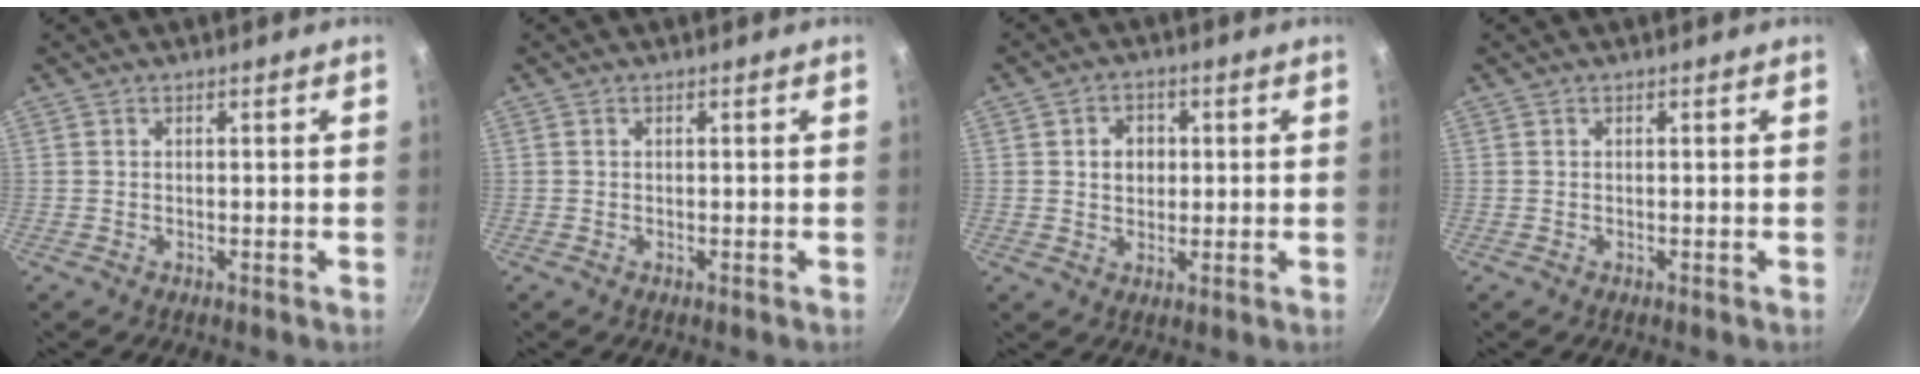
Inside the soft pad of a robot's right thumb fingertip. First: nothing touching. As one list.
[{"total": 0.0}, {"total": 4.7, "force": [0.8, 3.9, 2.4], "torque": [-0.017, 0.003, 0.011]}, {"total": 0.0}]